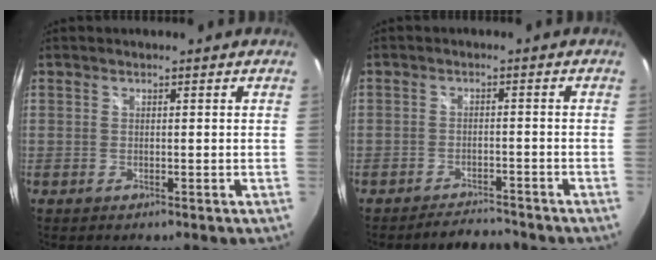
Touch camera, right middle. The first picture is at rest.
{"total": 4.2, "force": [-4.1, 0.5, 0.5], "torque": [-0.024, 0.006, -0.064]}